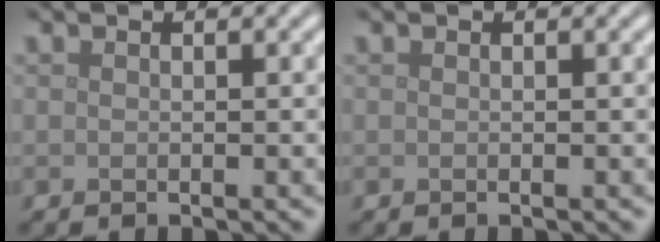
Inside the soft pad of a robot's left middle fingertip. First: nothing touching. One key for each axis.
{"total": 0.0}